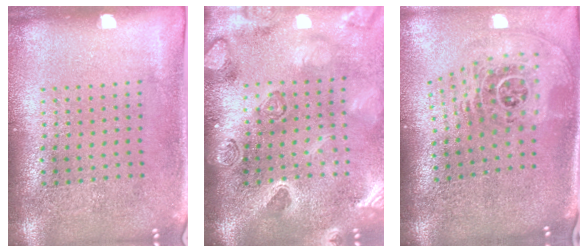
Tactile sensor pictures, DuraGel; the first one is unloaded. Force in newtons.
{"total": 3.9, "press": 3.2, "slide": 2.3}
{"total": 2.6, "press": 1.8, "slide": 1.9}